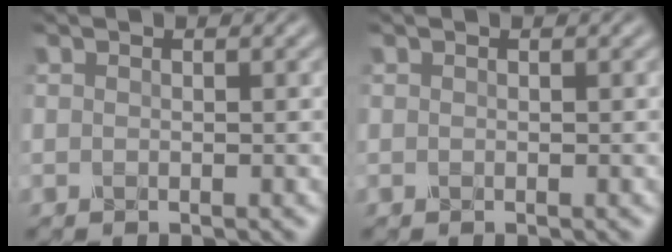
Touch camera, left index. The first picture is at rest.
{"total": 0.0}